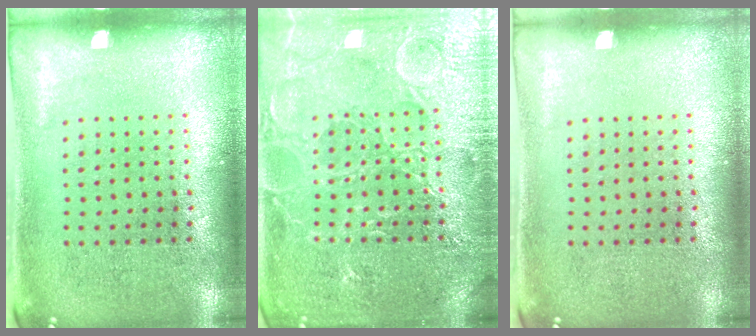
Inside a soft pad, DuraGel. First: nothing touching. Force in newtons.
{"total": 6.5, "press": 6.4, "slide": 0.9}
{"total": 0.0}